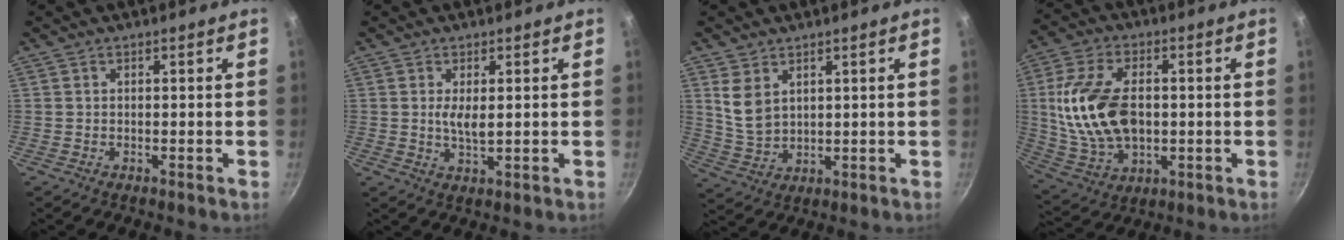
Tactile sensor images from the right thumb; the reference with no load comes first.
{"total": 3.4, "force": [0.5, 1.2, 3.1], "torque": [-0.055, -0.007, 0.013]}
{"total": 6.3, "force": [2.9, 4.1, 3.9], "torque": [-0.066, -0.026, 0.065]}
{"total": 17.7, "force": [0.6, 11.1, 13.9], "torque": [-0.258, 0.008, 0.021]}